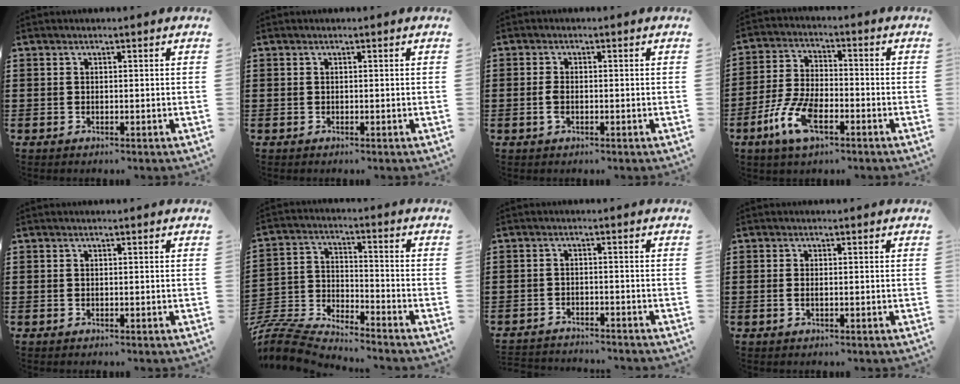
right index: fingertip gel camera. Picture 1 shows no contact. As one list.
[{"total": 0.0}, {"total": 2.0, "force": [-0.5, 0.8, 1.8], "torque": [-0.050, -0.007, -0.014]}, {"total": 8.6, "force": [-4.2, 3.6, 6.6], "torque": [-0.161, -0.009, -0.082]}, {"total": 0.0}, {"total": 6.4, "force": [-6.4, 0.6, 0.8], "torque": [-0.045, -0.011, -0.138]}, {"total": 2.4, "force": [-2.3, 0.1, -0.2], "torque": [-0.005, 0.000, -0.052]}, {"total": 0.7, "force": [-0.1, 0.2, 0.7], "torque": [-0.015, -0.002, -0.002]}]